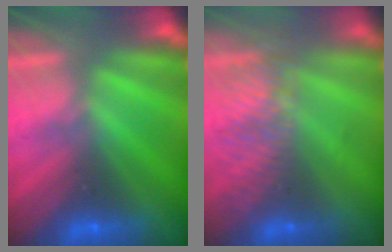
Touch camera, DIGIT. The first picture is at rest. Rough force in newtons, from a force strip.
{"total": 6.8}